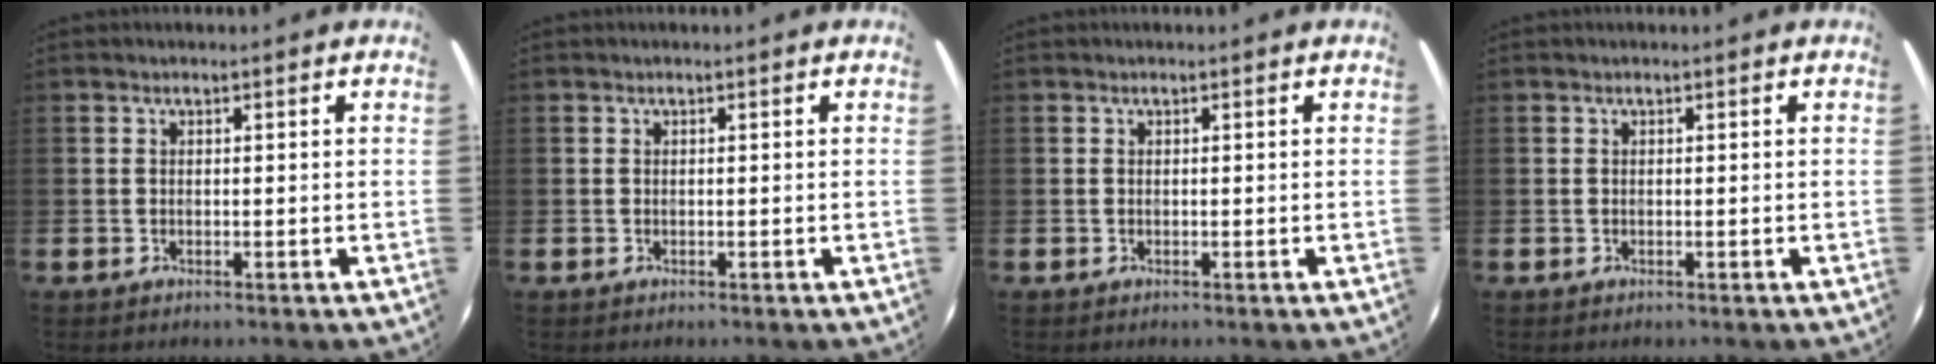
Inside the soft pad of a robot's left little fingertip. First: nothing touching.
{"total": 0.0}
{"total": 0.0}
{"total": 0.0}